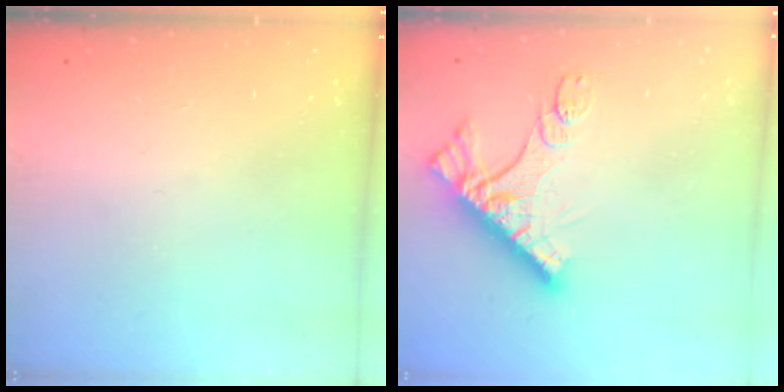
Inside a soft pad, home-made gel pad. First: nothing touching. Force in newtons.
{"total": 11.4, "press": 11.4, "slide": 0.3}